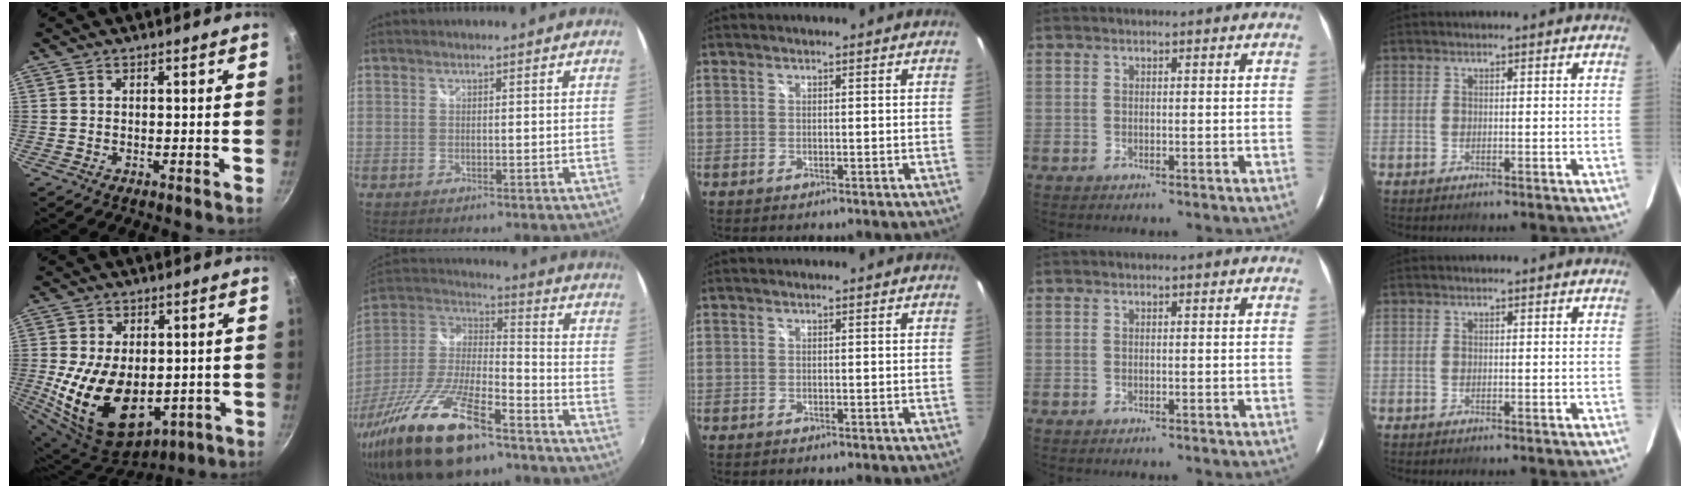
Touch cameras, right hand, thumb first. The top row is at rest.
{"thumb": {"total": 19.0, "force": [-2.7, 12.6, 14.1], "torque": [-0.242, -0.012, -0.020]}, "index": {"total": 26.1, "force": [-16.4, 8.7, 18.3], "torque": [-0.371, -0.045, -0.288]}}